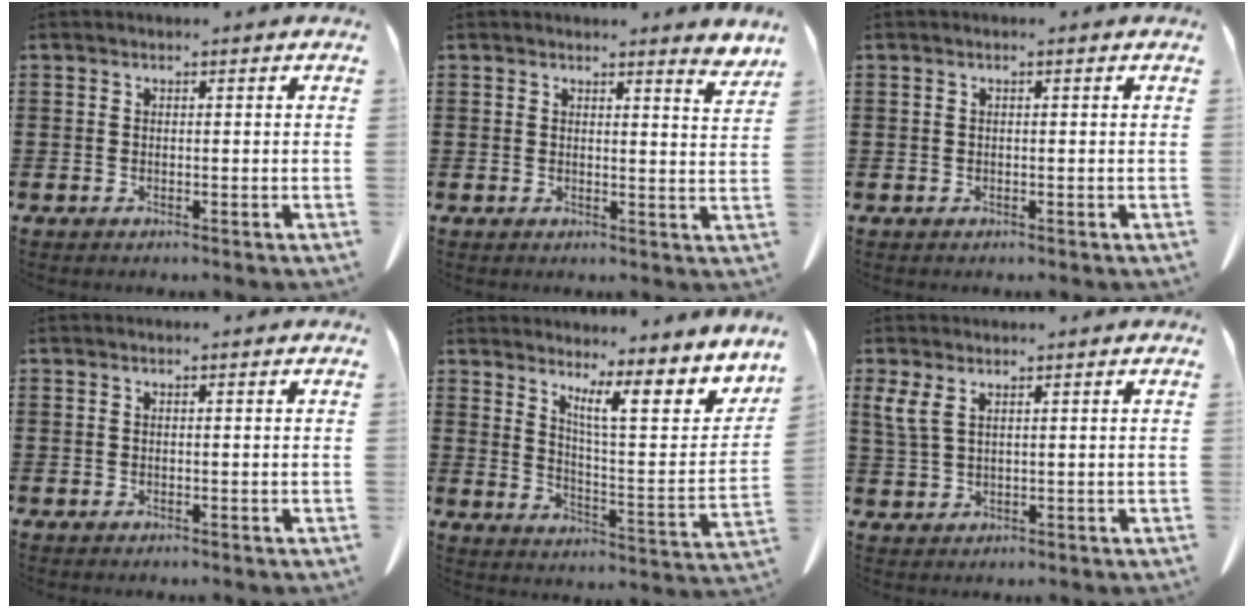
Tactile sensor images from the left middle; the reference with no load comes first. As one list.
[{"total": 3.0, "force": [3.0, -0.2, 0.3], "torque": [0.001, -0.021, 0.052]}, {"total": 0.5, "force": [0.0, 0.1, 0.5], "torque": [-0.009, -0.001, 0.000]}, {"total": 0.0}, {"total": 9.2, "force": [6.5, 1.2, 6.4], "torque": [-0.108, -0.053, 0.105]}, {"total": 3.3, "force": [1.9, 1.1, 2.4], "torque": [-0.062, 0.000, 0.033]}]